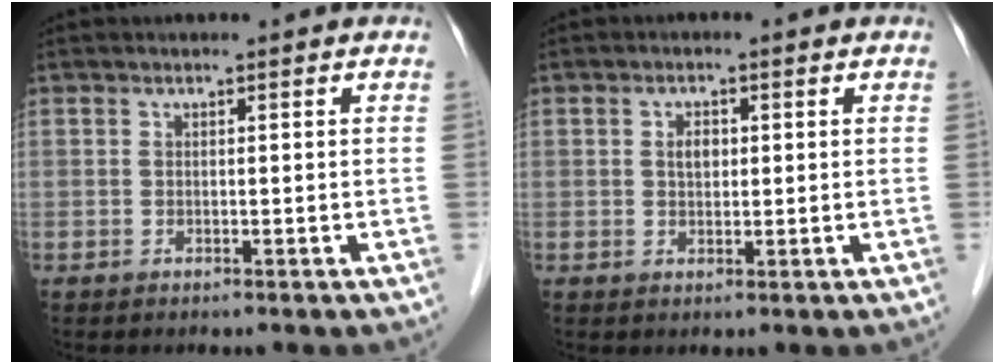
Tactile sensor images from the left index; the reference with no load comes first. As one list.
[{"total": 2.2, "force": [0.3, 1.4, 1.6], "torque": [-0.032, 0.003, 0.007]}]